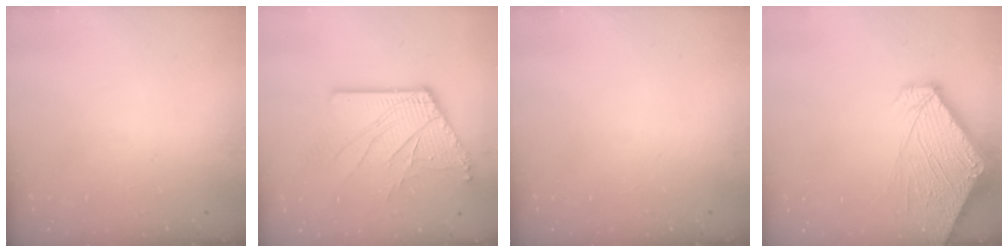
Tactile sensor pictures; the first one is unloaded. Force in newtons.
{"total": 13.2, "press": 13.1, "slide": 1.6}
{"total": 0.0}
{"total": 7.8, "press": 7.7, "slide": 1.1}